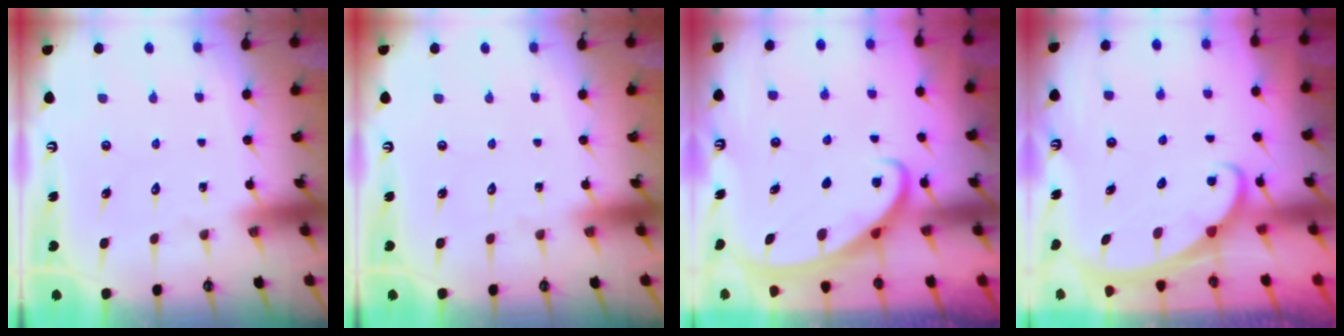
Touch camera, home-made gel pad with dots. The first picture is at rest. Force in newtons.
{"total": 0.0}
{"total": 2.6, "press": 2.6, "slide": 0.3}
{"total": 1.9, "press": 1.9, "slide": 0.1}